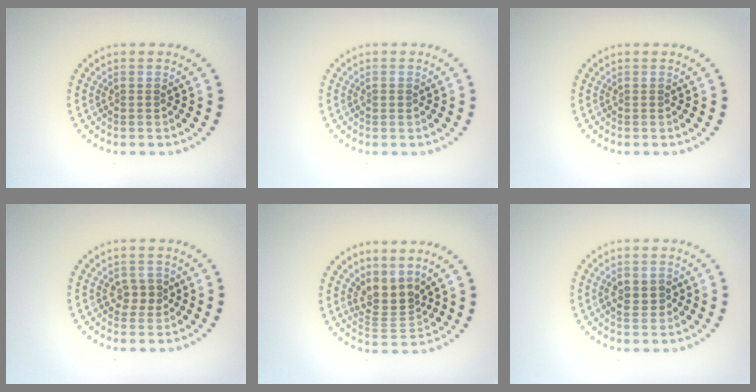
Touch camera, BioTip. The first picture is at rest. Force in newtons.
{"total": 0.6, "press": 0.6, "slide": 0.0}
{"total": 0.0}
{"total": 1.9, "press": 1.8, "slide": 0.5}
{"total": 3.2, "press": 2.5, "slide": 2.1}
{"total": 2.2, "press": 2.2, "slide": 0.1}